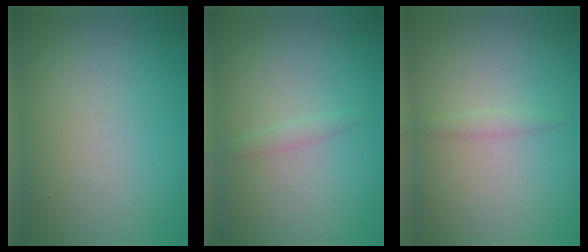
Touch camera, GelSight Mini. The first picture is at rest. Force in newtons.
{"total": 0.8, "press": 0.8, "slide": 0.0}
{"total": 0.7, "press": 0.7, "slide": 0.0}